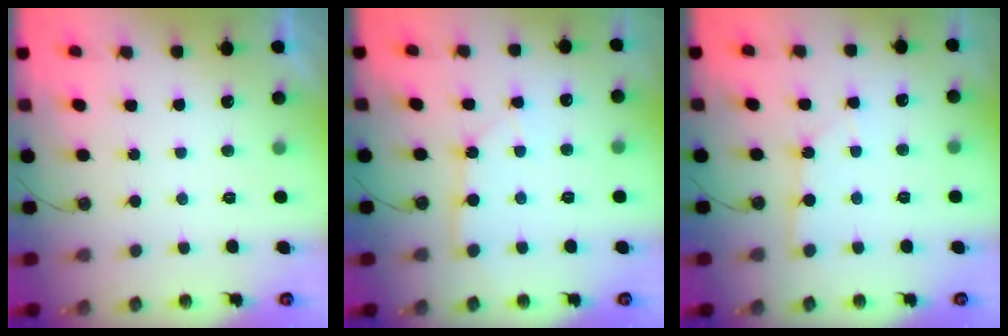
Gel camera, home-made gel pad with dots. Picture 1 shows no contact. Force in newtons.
{"total": 2.6, "press": 2.6, "slide": 0.2}
{"total": 1.3, "press": 1.3, "slide": 0.1}